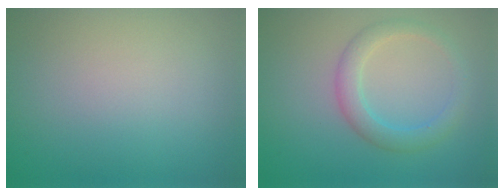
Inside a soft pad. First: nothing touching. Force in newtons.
{"total": 2.9, "press": 2.9, "slide": 0.1}